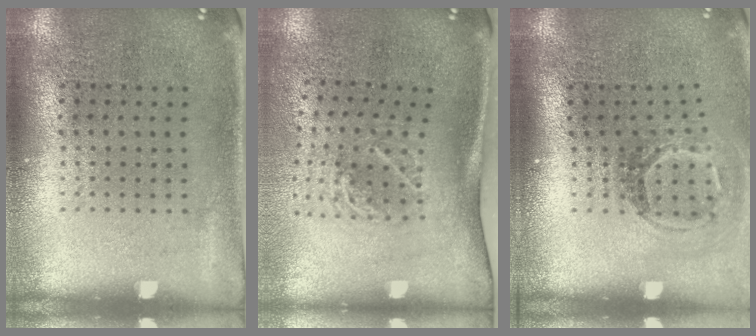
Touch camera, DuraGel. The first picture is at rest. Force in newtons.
{"total": 2.0, "press": 1.3, "slide": 1.5}
{"total": 1.8, "press": 1.2, "slide": 1.3}